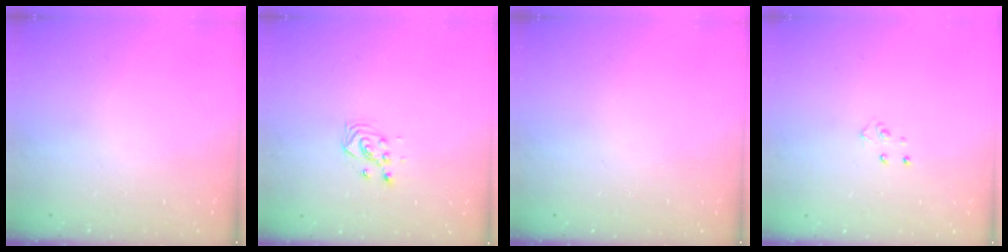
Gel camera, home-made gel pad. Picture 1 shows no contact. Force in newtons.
{"total": 2.9, "press": 2.9, "slide": 0.4}
{"total": 0.0}
{"total": 4.5, "press": 4.4, "slide": 0.5}